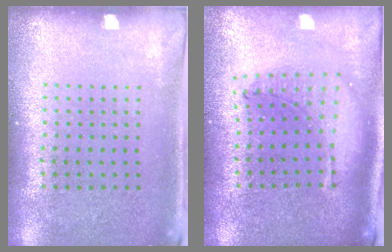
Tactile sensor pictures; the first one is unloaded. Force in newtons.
{"total": 1.3, "press": 1.2, "slide": 0.4}